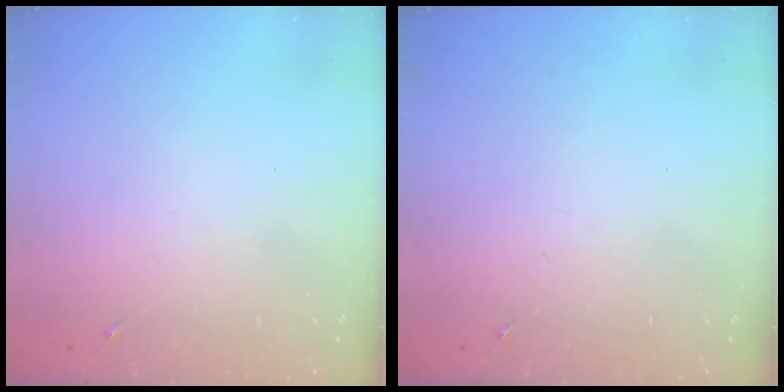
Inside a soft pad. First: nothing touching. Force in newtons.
{"total": 0.0}